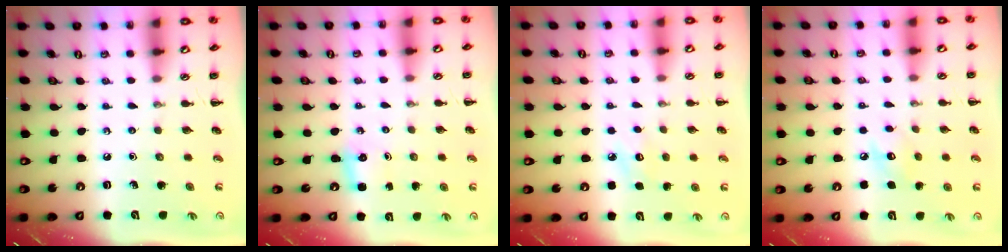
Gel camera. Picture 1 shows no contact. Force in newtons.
{"total": 2.6, "press": 2.5, "slide": 0.7}
{"total": 7.3, "press": 7.0, "slide": 2.0}
{"total": 6.9, "press": 6.9, "slide": 1.1}